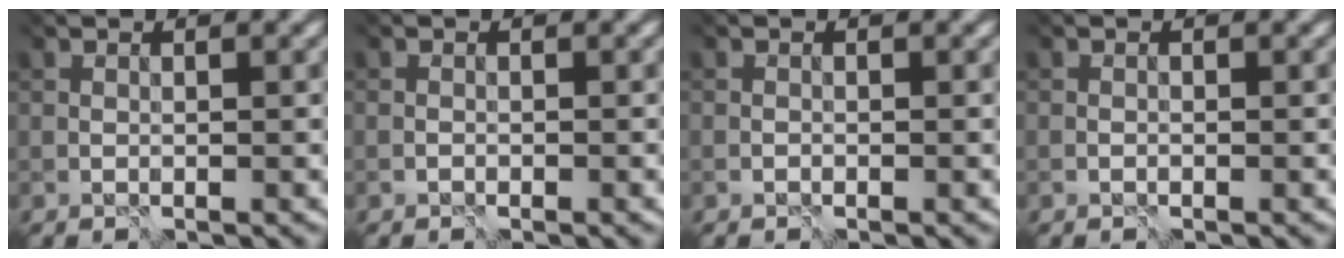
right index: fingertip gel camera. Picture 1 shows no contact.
{"total": 1.5, "force": [-1.4, -0.3, -0.6], "torque": [0.005, -0.002, -0.016]}
{"total": 1.6, "force": [-1.4, -0.4, -0.6], "torque": [0.009, -0.002, -0.016]}
{"total": 1.6, "force": [-1.4, -0.5, -0.6], "torque": [0.008, -0.002, -0.015]}